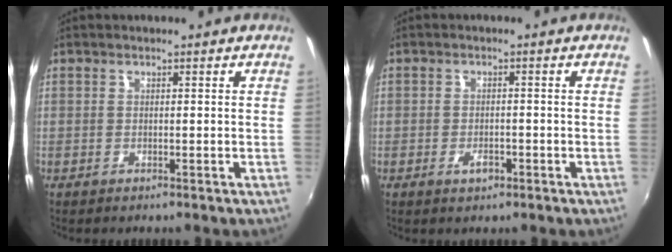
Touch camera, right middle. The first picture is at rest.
{"total": 2.4, "force": [-1.3, 1.5, 1.4], "torque": [-0.026, -0.001, -0.021]}